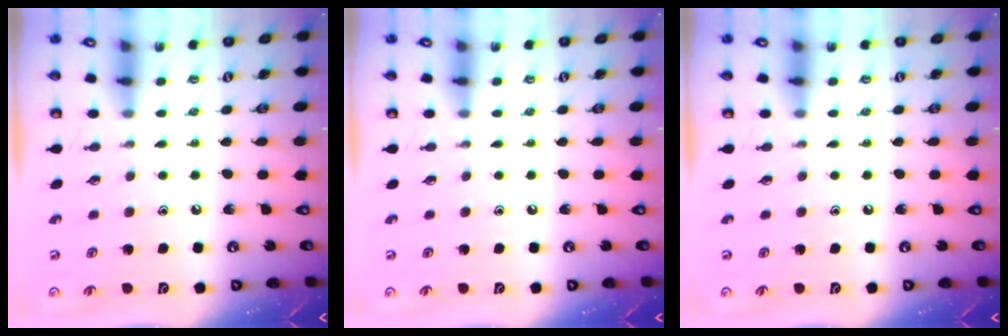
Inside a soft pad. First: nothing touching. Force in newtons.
{"total": 0.0}
{"total": 0.0}